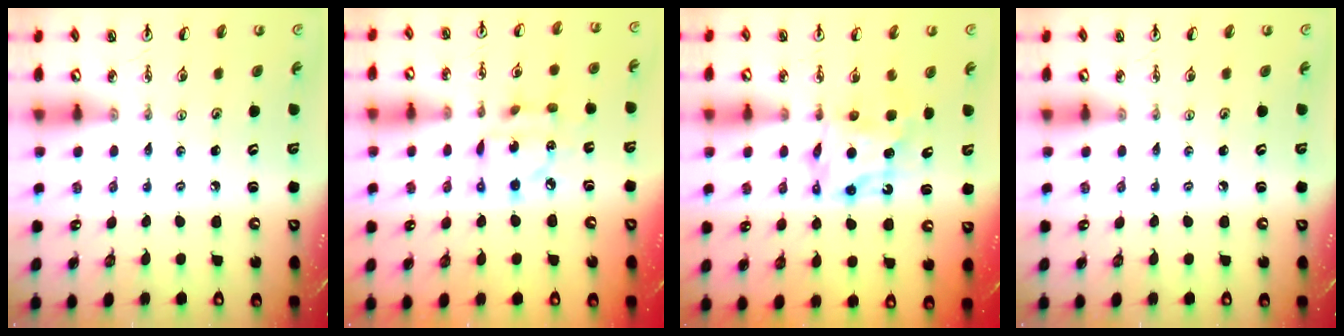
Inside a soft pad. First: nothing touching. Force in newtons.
{"total": 10.4, "press": 10.4, "slide": 0.6}
{"total": 6.4, "press": 6.4, "slide": 0.2}
{"total": 0.0}